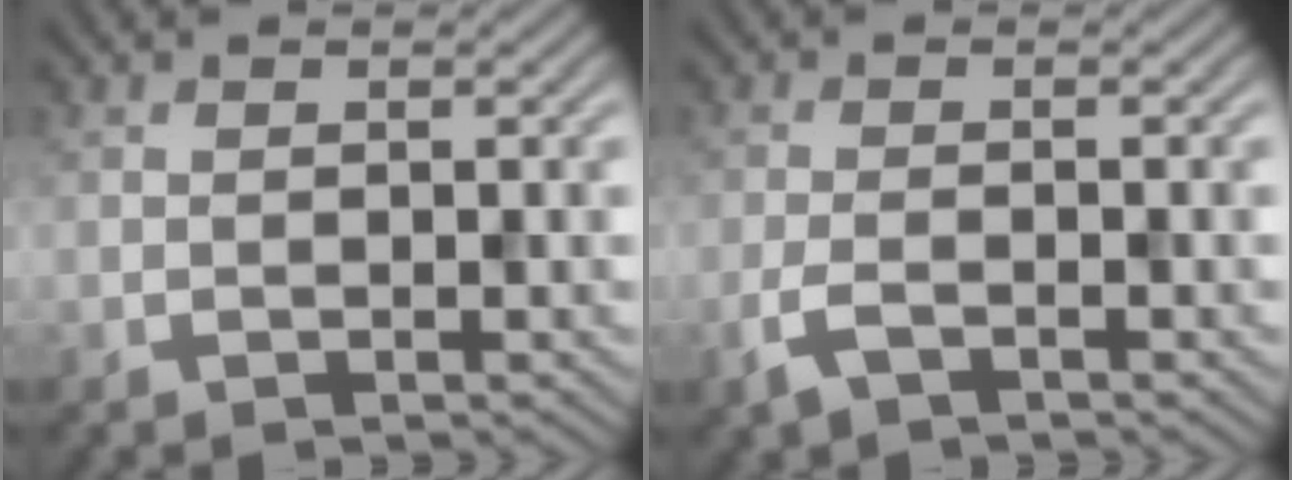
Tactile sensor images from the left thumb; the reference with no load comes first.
{"total": 2.4, "force": [-1.5, 0.7, 1.8], "torque": [-0.046, 0.000, -0.036]}